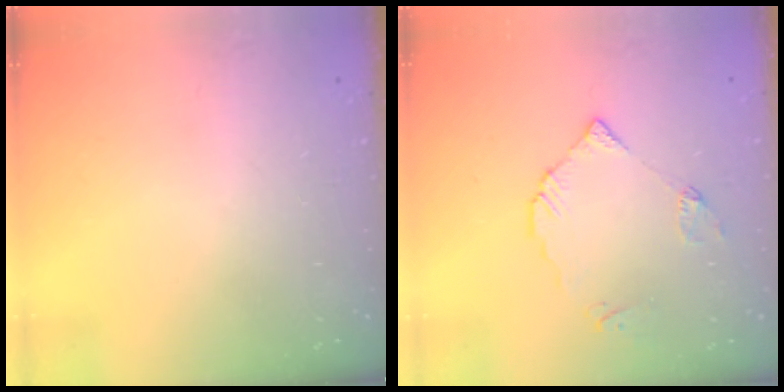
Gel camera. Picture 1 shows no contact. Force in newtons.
{"total": 5.2, "press": 5.2, "slide": 0.2}